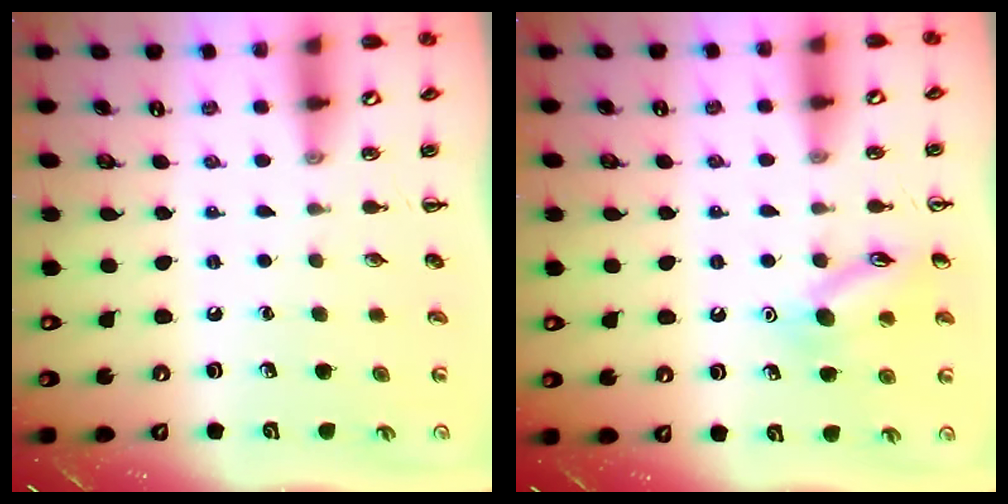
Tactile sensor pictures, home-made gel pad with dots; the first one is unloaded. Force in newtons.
{"total": 12.0, "press": 12.0, "slide": 0.8}